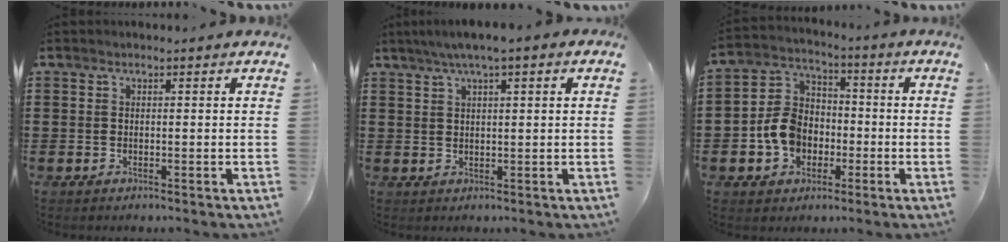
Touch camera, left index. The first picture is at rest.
{"total": 2.9, "force": [1.3, 0.2, 2.5], "torque": [-0.048, 0.003, 0.023]}
{"total": 7.8, "force": [-2.4, 6.5, 3.7], "torque": [-0.109, 0.016, -0.049]}